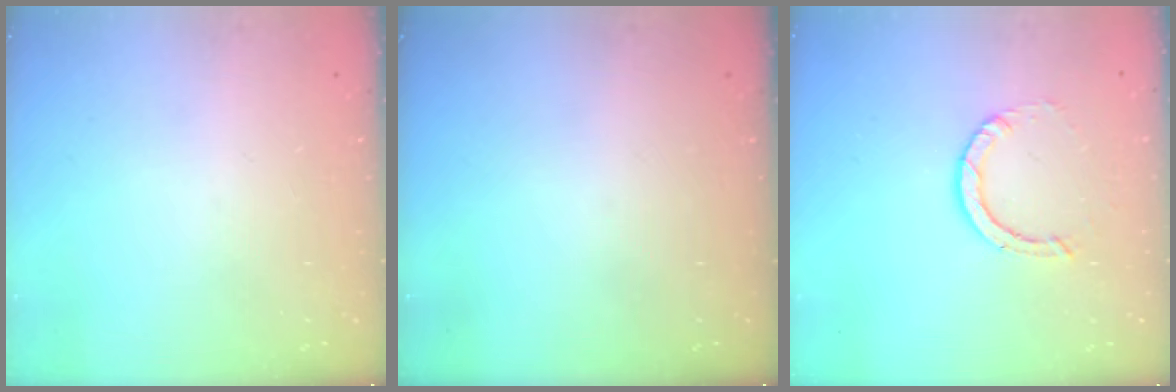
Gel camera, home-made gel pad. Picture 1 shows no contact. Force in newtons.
{"total": 0.0}
{"total": 2.9, "press": 2.9, "slide": 0.2}